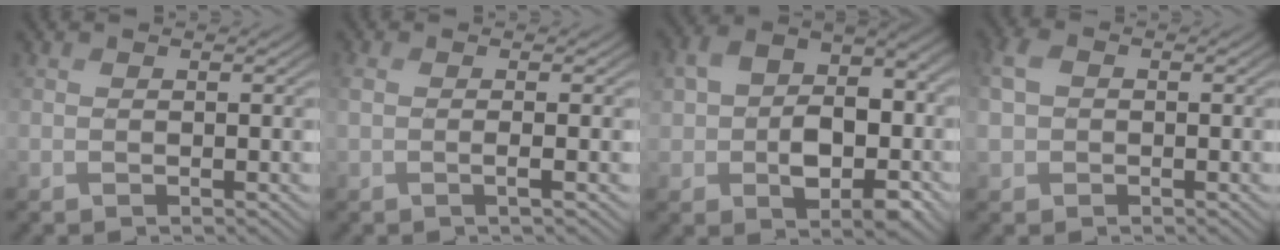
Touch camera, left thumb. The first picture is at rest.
{"total": 1.4, "force": [0.2, -0.3, 1.4], "torque": [-0.029, 0.002, -0.001]}
{"total": 10.4, "force": [-0.9, 7.4, 7.3], "torque": [-0.122, -0.014, -0.013]}
{"total": 2.7, "force": [0.1, 2.2, 1.6], "torque": [-0.052, 0.006, -0.006]}